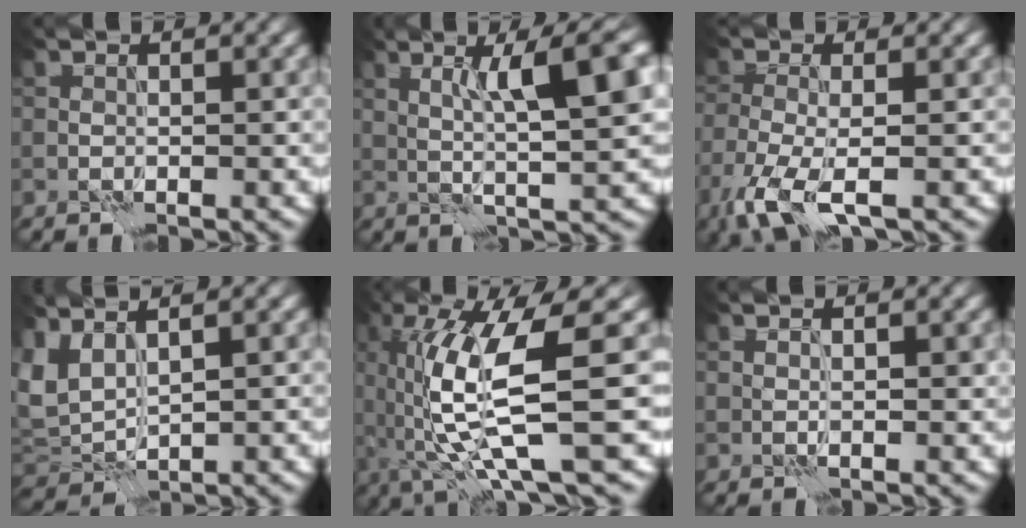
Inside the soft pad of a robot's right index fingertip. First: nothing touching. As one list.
[{"total": 7.8, "force": [2.0, 1.2, 7.4], "torque": [-0.110, 0.009, 0.034]}, {"total": 5.4, "force": [-3.1, 1.7, 4.1], "torque": [-0.097, -0.013, -0.070]}, {"total": 3.0, "force": [1.7, 1.3, 2.1], "torque": [-0.061, 0.005, 0.040]}, {"total": 11.6, "force": [-0.9, 2.6, 11.3], "torque": [-0.207, -0.004, -0.009]}, {"total": 0.9, "force": [0.3, 0.3, 0.8], "torque": [-0.012, 0.000, 0.005]}]